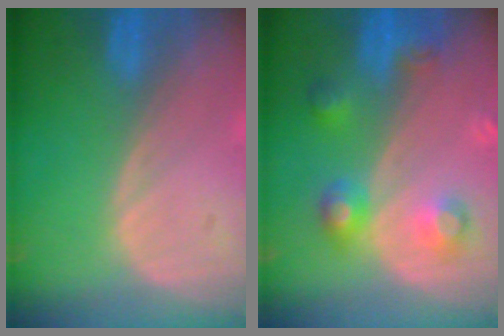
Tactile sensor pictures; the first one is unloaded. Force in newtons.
{"total": 5.6, "press": 5.6, "slide": 0.3}